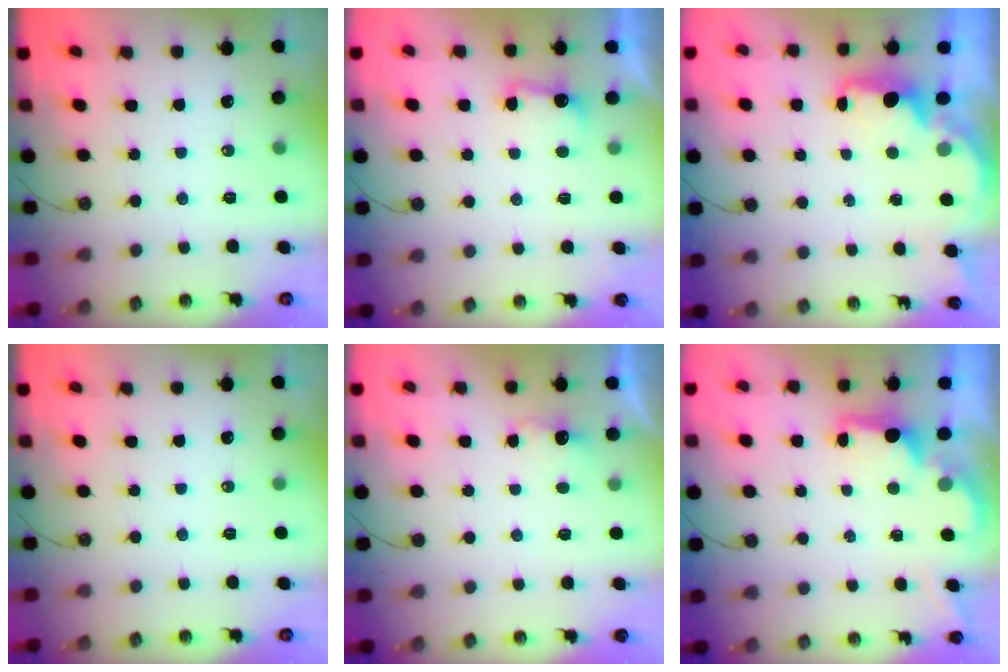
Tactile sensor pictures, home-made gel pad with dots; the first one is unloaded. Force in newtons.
{"total": 3.1, "press": 3.0, "slide": 1.0}
{"total": 2.1, "press": 2.0, "slide": 0.5}
{"total": 0.0}
{"total": 2.8, "press": 2.7, "slide": 0.9}
{"total": 2.0, "press": 1.9, "slide": 0.8}